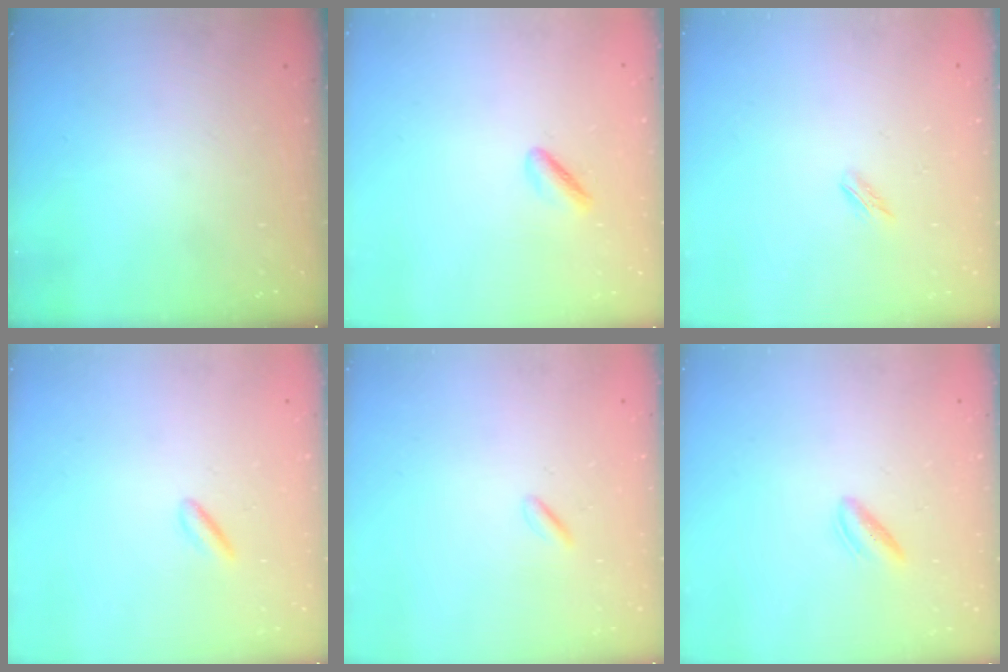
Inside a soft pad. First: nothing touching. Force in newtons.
{"total": 1.7, "press": 1.4, "slide": 1.0}
{"total": 1.7, "press": 1.5, "slide": 0.6}
{"total": 2.2, "press": 2.1, "slide": 0.8}
{"total": 0.9, "press": 0.8, "slide": 0.4}
{"total": 3.0, "press": 2.7, "slide": 1.3}